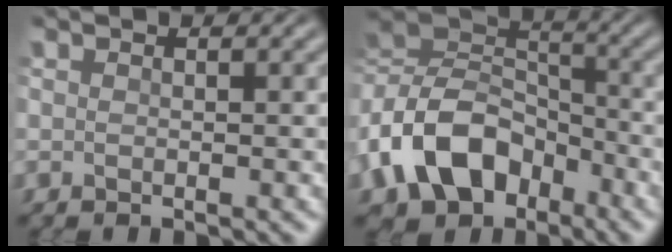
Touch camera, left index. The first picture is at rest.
{"total": 11.2, "force": [-4.9, 7.8, 6.4], "torque": [-0.130, 0.003, -0.111]}